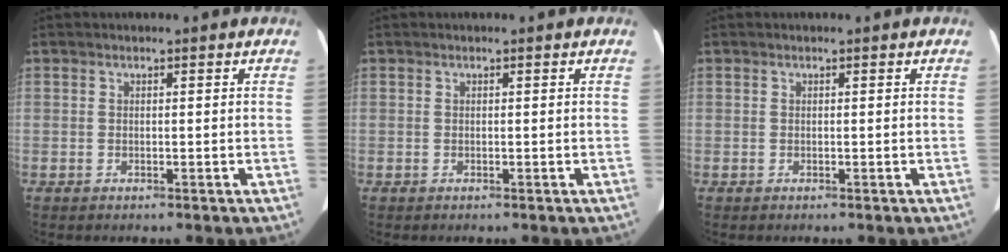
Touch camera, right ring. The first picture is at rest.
{"total": 0.0}
{"total": 0.0}